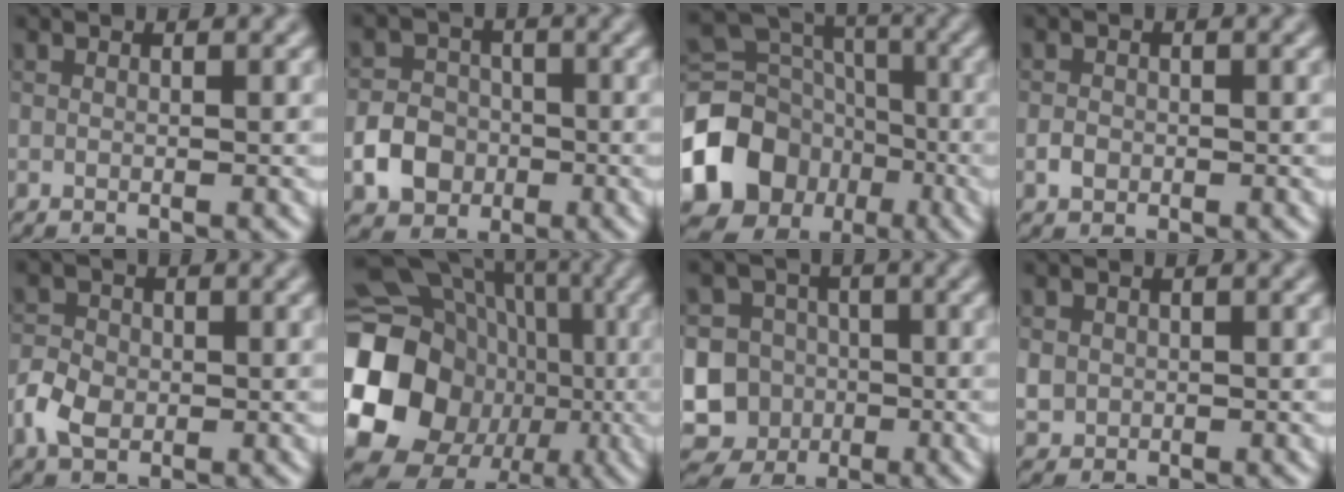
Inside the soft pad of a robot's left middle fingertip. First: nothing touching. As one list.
[{"total": 4.1, "force": [-1.3, 3.5, 1.7], "torque": [-0.025, 0.003, -0.029]}, {"total": 11.5, "force": [-4.3, 9.5, 4.9], "torque": [-0.109, -0.014, -0.082]}, {"total": 1.2, "force": [-0.4, 1.0, 0.6], "torque": [-0.008, -0.001, -0.010]}, {"total": 3.4, "force": [-1.1, 2.5, 1.9], "torque": [-0.041, 0.001, -0.025]}, {"total": 22.9, "force": [-3.7, 20.7, 9.1], "torque": [-0.186, -0.016, -0.095]}, {"total": 15.1, "force": [-4.4, 14.2, 2.8], "torque": [-0.099, -0.011, -0.087]}, {"total": 1.6, "force": [0.0, 1.5, 0.4], "torque": [-0.004, -0.005, 0.003]}]